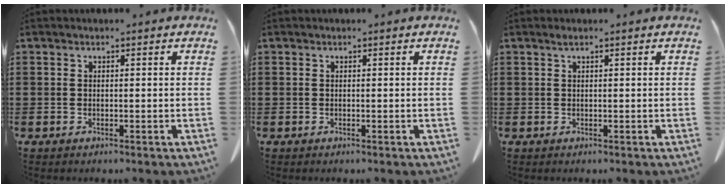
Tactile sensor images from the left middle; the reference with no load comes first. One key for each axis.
{"total": 0.0}
{"total": 0.6, "fx": 0.4, "fy": 0.0, "fz": 0.5, "tx": -0.010, "ty": 0.000, "tz": 0.007}